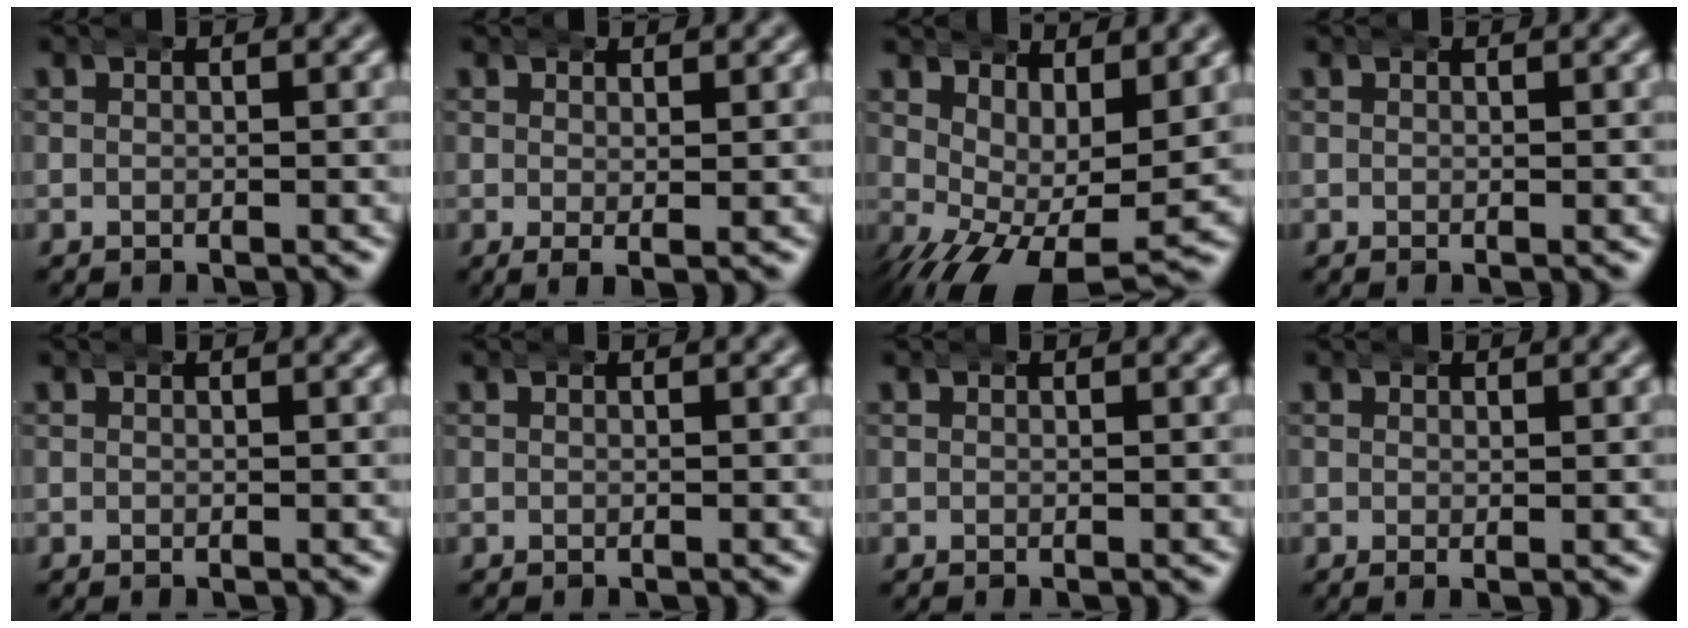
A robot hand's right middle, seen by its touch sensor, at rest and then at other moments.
{"total": 1.4, "force": [0.0, 0.2, 1.4], "torque": [-0.026, -0.008, 0.004]}
{"total": 5.6, "force": [-0.4, 2.7, 4.9], "torque": [-0.091, -0.036, 0.013]}
{"total": 0.0}
{"total": 0.0}
{"total": 0.0}
{"total": 0.0}
{"total": 0.6, "force": [0.1, 0.0, 0.6], "torque": [-0.010, 0.002, 0.000]}